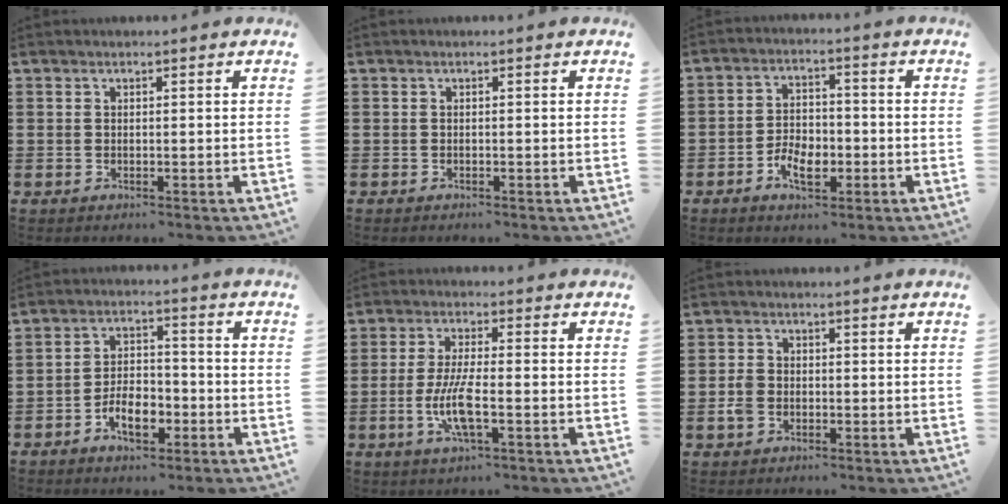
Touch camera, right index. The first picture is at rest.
{"total": 0.0}
{"total": 5.3, "force": [-2.3, 3.1, 3.6], "torque": [-0.060, 0.004, -0.044]}
{"total": 6.4, "force": [-3.2, 3.4, 4.4], "torque": [-0.078, 0.006, -0.062]}
{"total": 7.1, "force": [-2.1, 1.6, 6.6], "torque": [-0.143, -0.011, -0.045]}
{"total": 2.8, "force": [-0.9, 2.2, 1.6], "torque": [-0.047, -0.002, -0.021]}